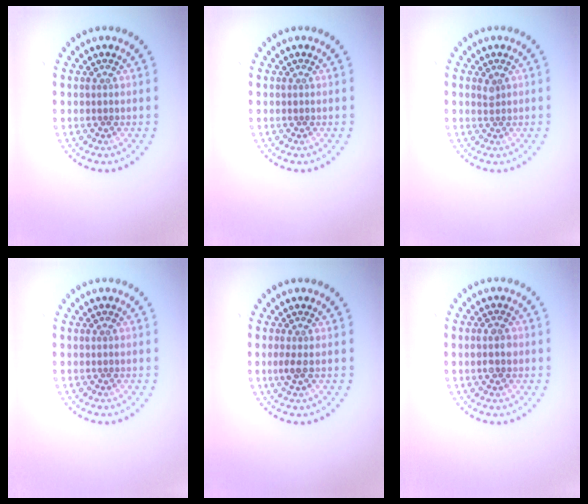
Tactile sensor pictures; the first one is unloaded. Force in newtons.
{"total": 0.0}
{"total": 0.9, "press": 0.6, "slide": 0.6}
{"total": 0.0}
{"total": 1.0, "press": 0.9, "slide": 0.5}
{"total": 1.7, "press": 1.6, "slide": 0.2}